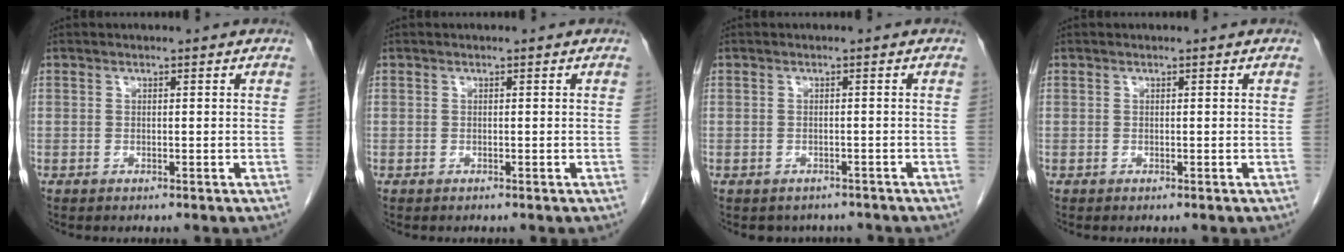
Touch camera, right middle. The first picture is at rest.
{"total": 0.0}
{"total": 3.9, "force": [-3.4, 1.9, 0.2], "torque": [0.002, 0.008, -0.041]}
{"total": 0.0}